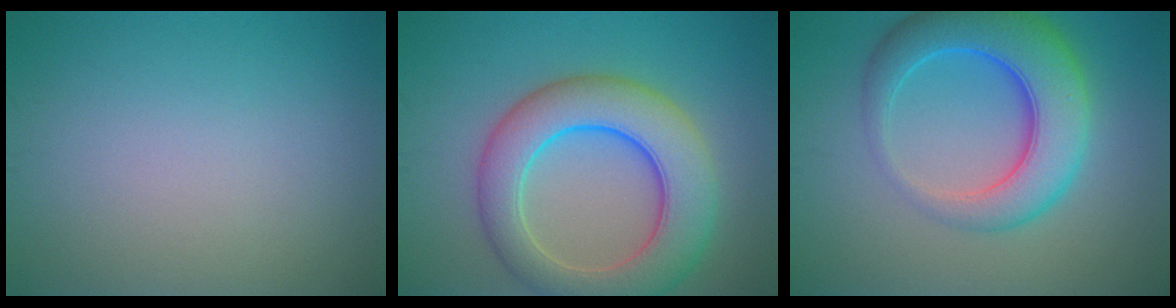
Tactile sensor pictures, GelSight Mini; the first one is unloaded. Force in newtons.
{"total": 9.0, "press": 9.0, "slide": 0.2}
{"total": 8.2, "press": 8.1, "slide": 0.3}